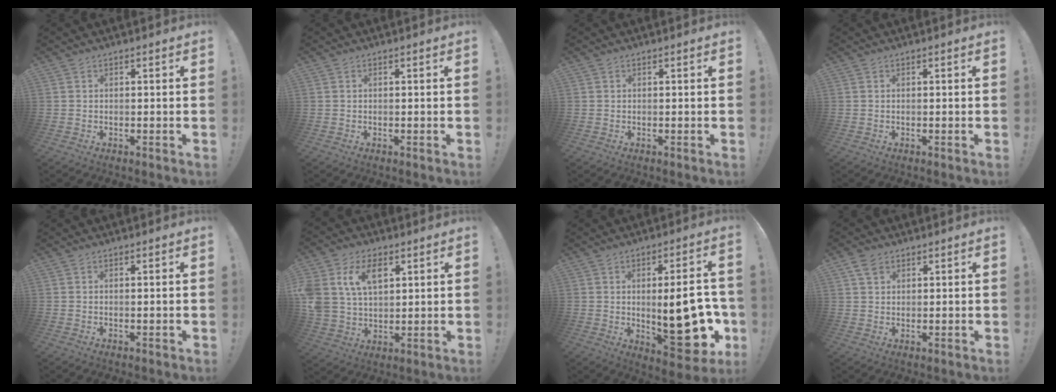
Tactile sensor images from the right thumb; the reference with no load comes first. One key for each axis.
{"total": 0.0}
{"total": 0.0}
{"total": 0.0}
{"total": 0.5, "fx": 0.0, "fy": -0.1, "fz": 0.5, "tx": -0.007, "ty": -0.003, "tz": 0.000}
{"total": 12.9, "fx": 5.6, "fy": 9.0, "fz": 7.4, "tx": -0.141, "ty": -0.014, "tz": 0.106}
{"total": 20.9, "fx": -2.9, "fy": 7.9, "fz": 19.1, "tx": -0.249, "ty": -0.001, "tz": -0.033}
{"total": 3.3, "fx": 2.1, "fy": 2.2, "fz": 1.3, "tx": -0.021, "ty": -0.005, "tz": 0.041}